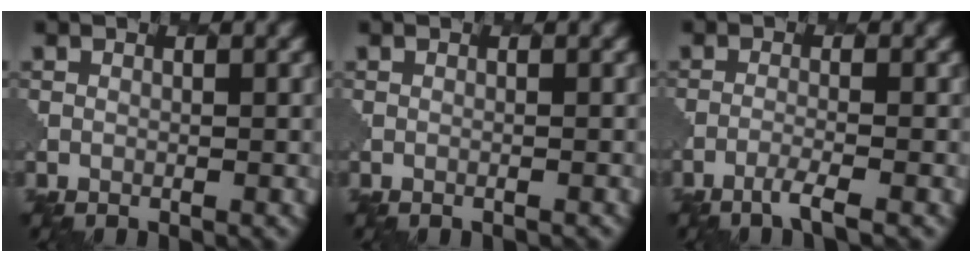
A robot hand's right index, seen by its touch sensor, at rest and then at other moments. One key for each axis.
{"total": 0.6, "fx": -0.5, "fy": 0.1, "fz": 0.3, "tx": 0.001, "ty": -0.002, "tz": -0.010}
{"total": 1.9, "fx": -1.4, "fy": 0.1, "fz": 1.3, "tx": -0.020, "ty": -0.001, "tz": -0.040}